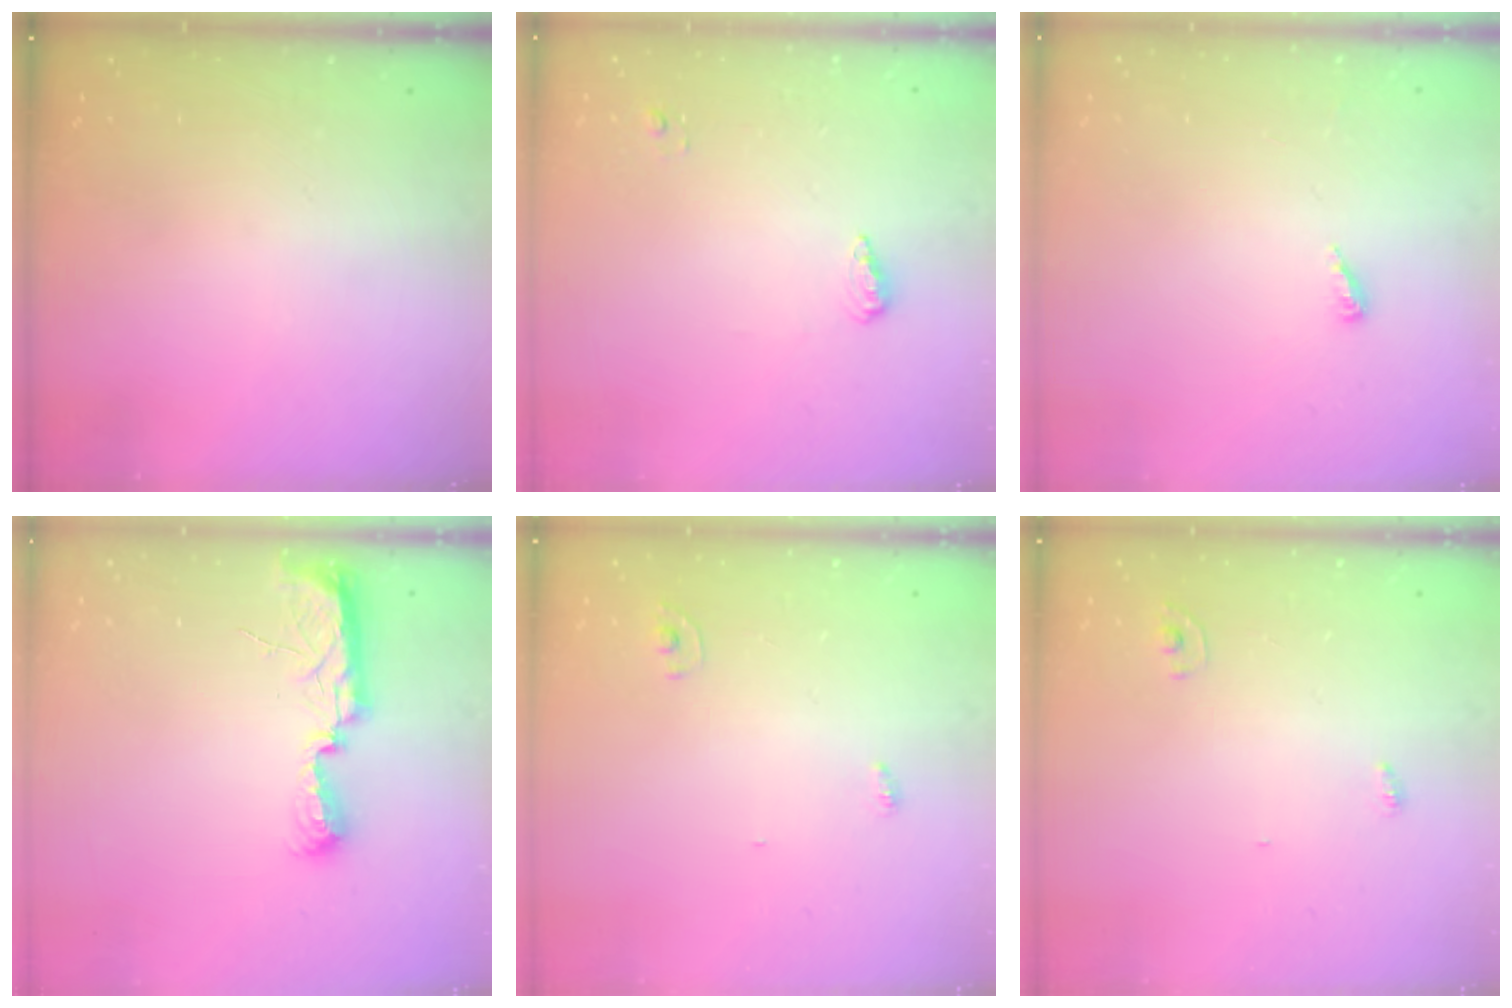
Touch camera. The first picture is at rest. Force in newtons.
{"total": 5.6, "press": 5.4, "slide": 1.2}
{"total": 2.8, "press": 2.8, "slide": 0.2}
{"total": 9.7, "press": 8.7, "slide": 4.2}
{"total": 2.8, "press": 2.8, "slide": 0.1}
{"total": 2.8, "press": 2.8, "slide": 0.1}